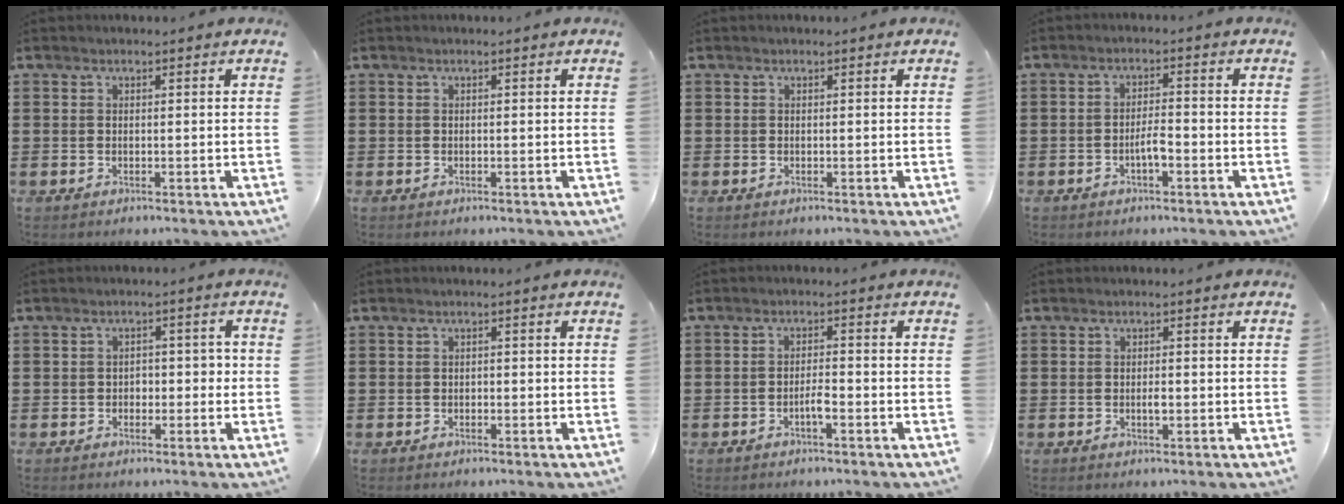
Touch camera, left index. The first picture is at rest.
{"total": 0.0}
{"total": 0.0}
{"total": 3.0, "force": [-1.3, 0.8, 2.6], "torque": [-0.048, 0.008, -0.026]}
{"total": 2.3, "force": [-0.7, 1.8, 1.3], "torque": [-0.024, 0.004, -0.021]}
{"total": 0.6, "force": [-0.4, 0.4, 0.2], "torque": [-0.007, 0.001, -0.009]}
{"total": 2.4, "force": [-1.3, 0.4, 1.9], "torque": [-0.038, 0.005, -0.025]}
{"total": 1.4, "force": [-0.4, 0.5, 1.3], "torque": [-0.026, 0.000, -0.007]}